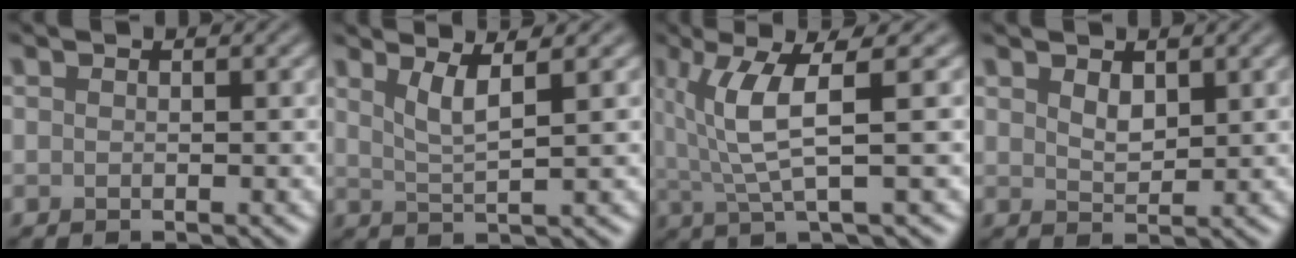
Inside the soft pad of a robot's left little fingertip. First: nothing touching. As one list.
[{"total": 2.8, "force": [1.5, 0.5, 2.3], "torque": [-0.037, -0.004, 0.031]}, {"total": 5.2, "force": [1.4, 0.8, 4.9], "torque": [-0.101, 0.006, 0.027]}, {"total": 1.8, "force": [1.1, 1.0, 1.1], "torque": [-0.022, -0.002, 0.025]}]